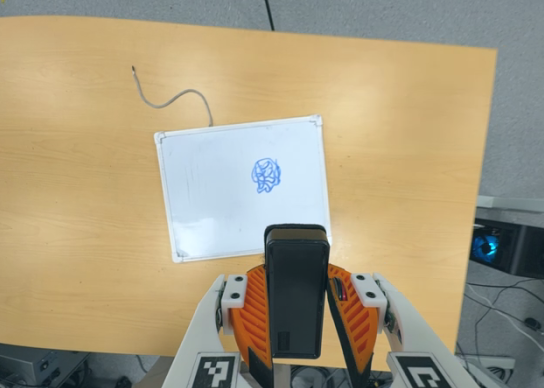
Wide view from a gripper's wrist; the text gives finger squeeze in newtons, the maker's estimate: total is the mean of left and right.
{"total": 5.5, "left": 4.3, "right": 6.8}